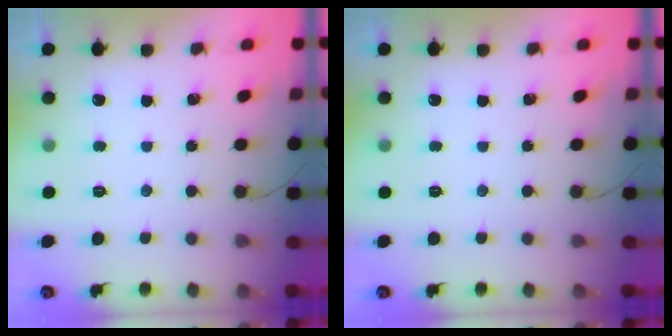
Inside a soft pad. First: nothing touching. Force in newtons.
{"total": 0.0}